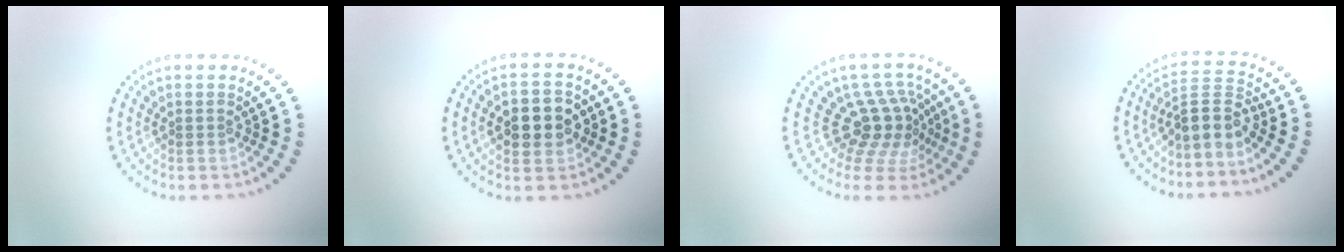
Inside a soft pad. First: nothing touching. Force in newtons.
{"total": 4.5, "press": 4.5, "slide": 0.3}
{"total": 4.2, "press": 2.8, "slide": 3.1}
{"total": 3.2, "press": 2.4, "slide": 2.1}